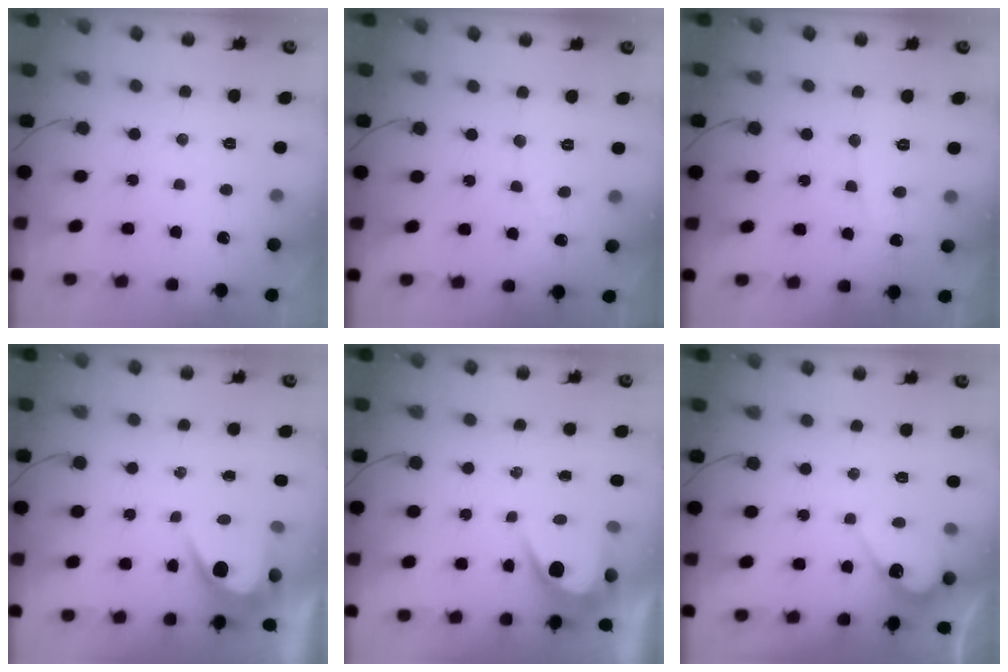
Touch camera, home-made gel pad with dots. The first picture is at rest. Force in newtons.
{"total": 3.4, "press": 3.4, "slide": 0.3}
{"total": 6.1, "press": 6.1, "slide": 0.4}
{"total": 5.4, "press": 5.4, "slide": 0.4}
{"total": 5.4, "press": 5.4, "slide": 0.4}
{"total": 6.7, "press": 6.7, "slide": 0.3}